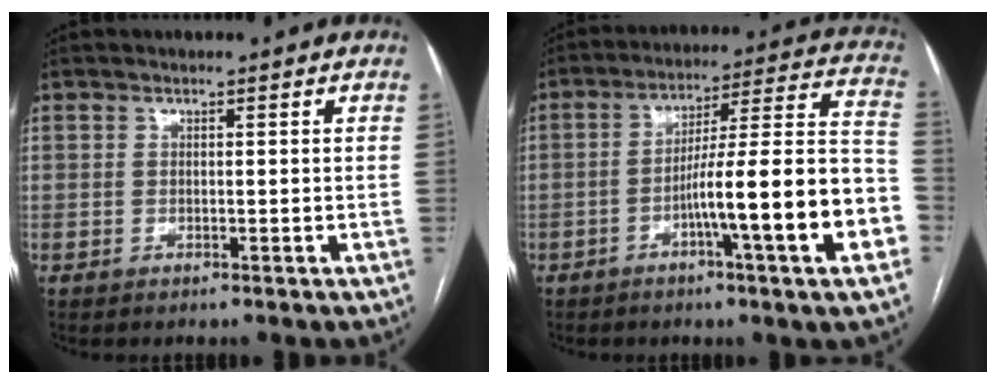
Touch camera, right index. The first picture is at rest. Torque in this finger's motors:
{"motor_torque": [1.27, -0.75, 0.54, 0.11]}